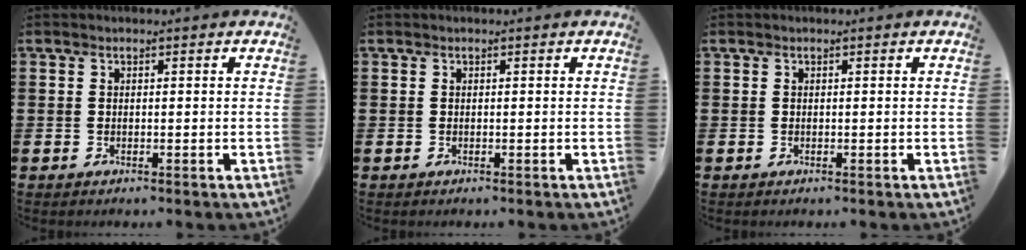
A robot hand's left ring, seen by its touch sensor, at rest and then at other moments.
{"total": 0.0}
{"total": 0.0}